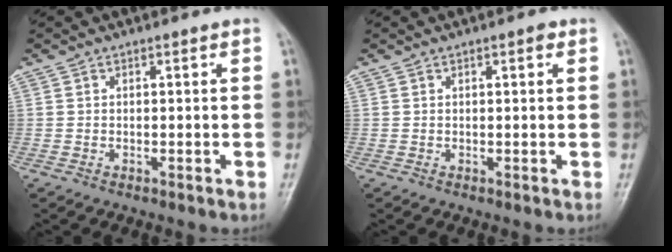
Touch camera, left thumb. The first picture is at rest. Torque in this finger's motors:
{"motor_torque": [-0.10, -0.02, 0.11, 0.09, 0.05]}